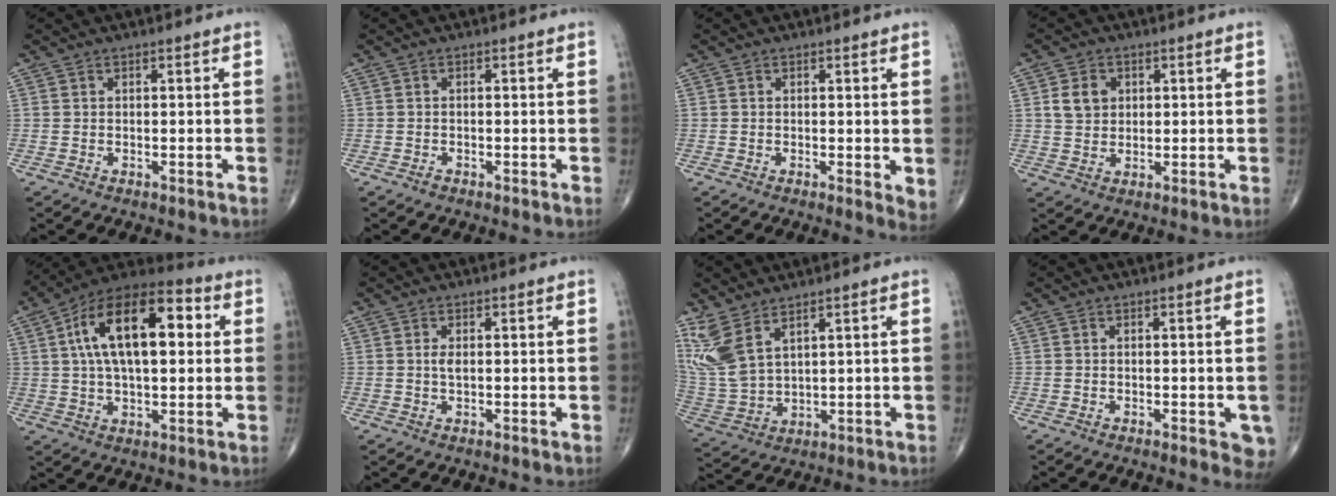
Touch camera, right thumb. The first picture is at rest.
{"total": 0.7, "force": [-0.6, 0.4, 0.2], "torque": [-0.002, 0.002, -0.012]}
{"total": 2.9, "force": [0.0, 0.8, 2.8], "torque": [-0.039, -0.011, -0.003]}
{"total": 5.1, "force": [1.4, 4.1, 2.7], "torque": [-0.032, -0.005, 0.024]}
{"total": 19.8, "force": [4.1, 9.7, 16.7], "torque": [-0.262, 0.027, 0.058]}
{"total": 1.6, "force": [0.1, 0.7, 1.4], "torque": [-0.027, -0.001, 0.002]}
{"total": 9.5, "force": [5.9, 3.9, 6.4], "torque": [-0.149, -0.021, 0.143]}
{"total": 4.4, "force": [-1.5, 1.7, 3.7], "torque": [-0.022, -0.005, -0.020]}